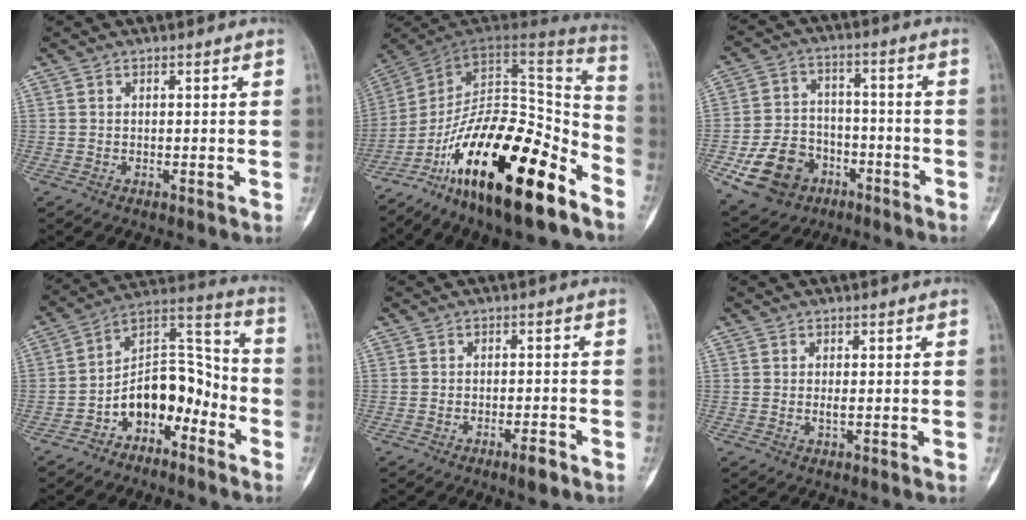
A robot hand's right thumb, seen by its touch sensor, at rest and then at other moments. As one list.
[{"total": 29.3, "force": [-17.1, 10.4, 21.5], "torque": [-0.310, 0.087, -0.277]}, {"total": 13.5, "force": [-5.9, 10.5, 6.2], "torque": [-0.091, 0.037, -0.090]}, {"total": 12.7, "force": [-6.1, 7.7, 8.0], "torque": [-0.094, 0.098, -0.112]}, {"total": 2.9, "force": [-1.9, 0.7, 2.0], "torque": [-0.031, 0.010, -0.032]}, {"total": 0.8, "force": [0.0, 0.1, 0.8], "torque": [-0.019, -0.003, 0.000]}]